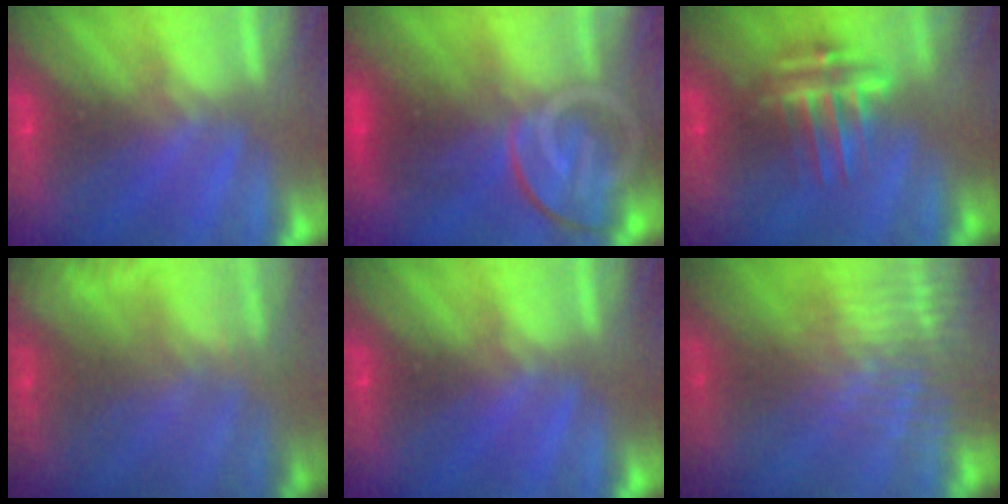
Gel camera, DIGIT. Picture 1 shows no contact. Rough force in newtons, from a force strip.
{"total": 7.6}
{"total": 7.4}
{"total": 3.6}
{"total": 0.0}
{"total": 3.9}